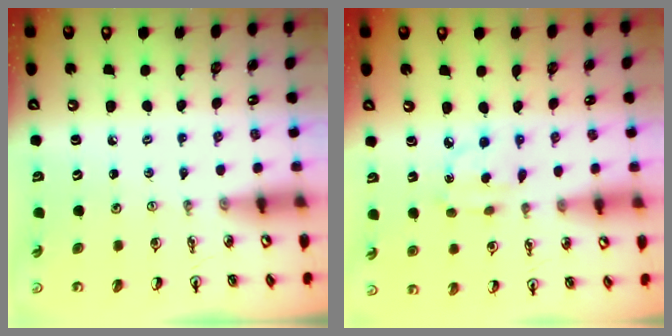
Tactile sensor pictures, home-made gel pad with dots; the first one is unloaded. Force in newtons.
{"total": 3.2, "press": 3.2, "slide": 0.2}